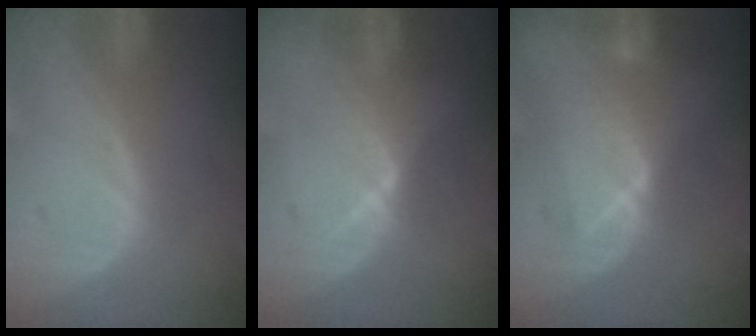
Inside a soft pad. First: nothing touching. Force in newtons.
{"total": 6.0, "press": 5.4, "slide": 2.7}
{"total": 6.9, "press": 6.8, "slide": 0.9}